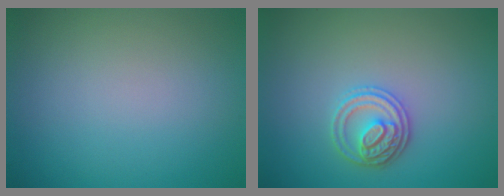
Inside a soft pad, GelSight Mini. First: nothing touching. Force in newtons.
{"total": 2.9, "press": 2.8, "slide": 0.7}